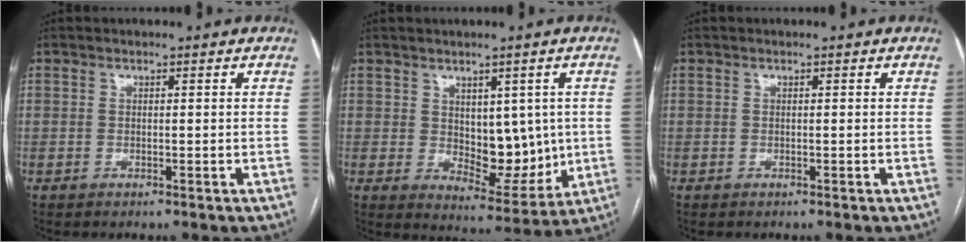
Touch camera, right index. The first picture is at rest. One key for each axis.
{"total": 9.0, "fx": 0.7, "fy": 5.0, "fz": 7.5, "tx": -0.095, "ty": -0.005, "tz": 0.031}
{"total": 0.0}